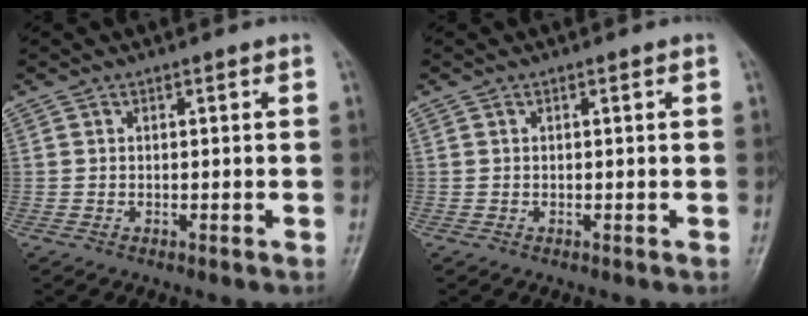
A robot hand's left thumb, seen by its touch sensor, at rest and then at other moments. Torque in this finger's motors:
{"motor_torque": [-0.03, -0.02, 0.15, 0.12, 0.00]}